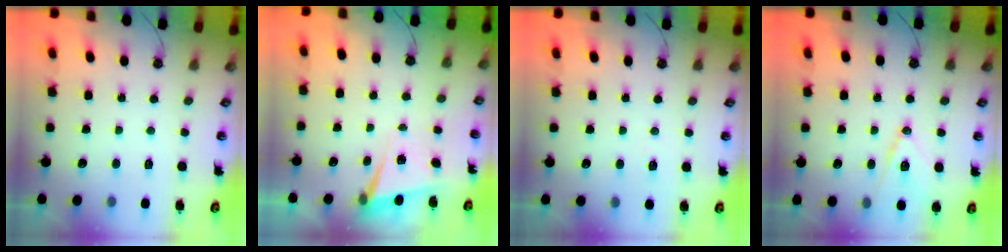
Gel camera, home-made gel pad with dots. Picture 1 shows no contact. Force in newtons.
{"total": 3.4, "press": 2.9, "slide": 1.7}
{"total": 2.3, "press": 1.3, "slide": 1.9}
{"total": 12.5, "press": 12.0, "slide": 3.4}